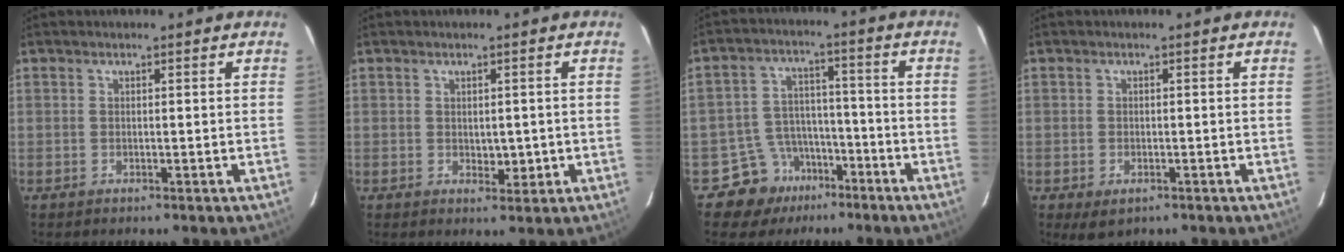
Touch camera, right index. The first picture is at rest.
{"total": 2.6, "force": [-0.2, 1.6, 2.0], "torque": [-0.026, -0.003, 0.005]}
{"total": 8.3, "force": [-4.9, 6.6, 0.6], "torque": [-0.006, 0.034, -0.072]}
{"total": 2.8, "force": [-1.4, 1.7, 1.7], "torque": [-0.031, -0.005, -0.011]}